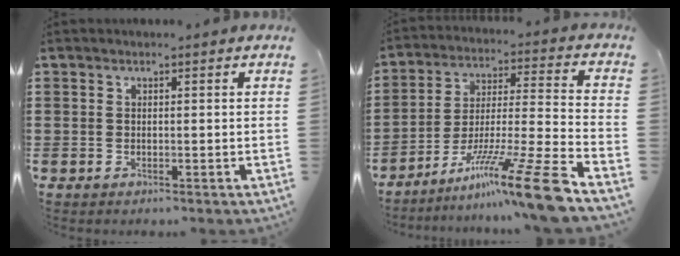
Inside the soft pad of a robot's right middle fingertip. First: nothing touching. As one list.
[{"total": 15.0, "force": [-10.2, -1.0, 11.0], "torque": [-0.184, 0.010, -0.183]}]